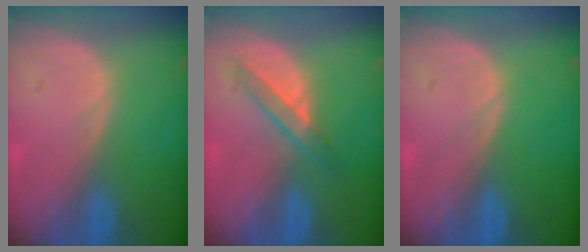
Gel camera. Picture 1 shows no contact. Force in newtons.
{"total": 3.9, "press": 3.7, "slide": 1.1}
{"total": 0.0}